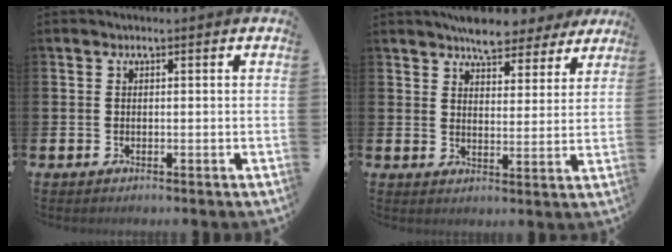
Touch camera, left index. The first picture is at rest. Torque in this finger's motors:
{"motor_torque": [1.15, -0.99, 0.52, 0.05]}